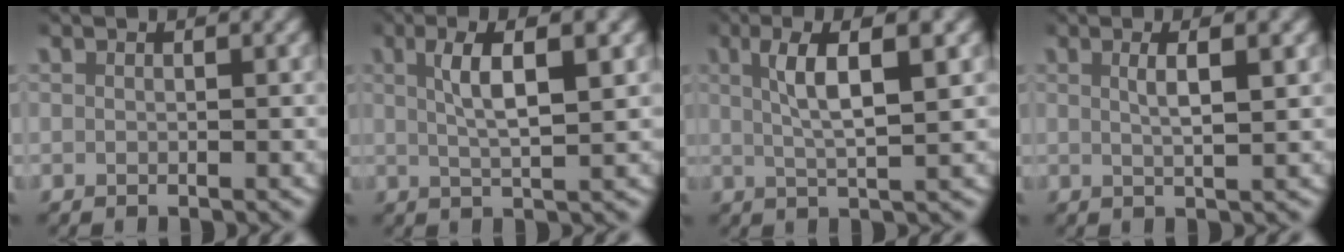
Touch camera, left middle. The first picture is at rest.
{"total": 4.2, "force": [1.3, 0.4, 3.9], "torque": [-0.067, 0.009, 0.022]}
{"total": 4.6, "force": [1.4, 0.4, 4.4], "torque": [-0.073, 0.011, 0.023]}
{"total": 2.8, "force": [0.9, 0.2, 2.6], "torque": [-0.044, 0.002, 0.018]}